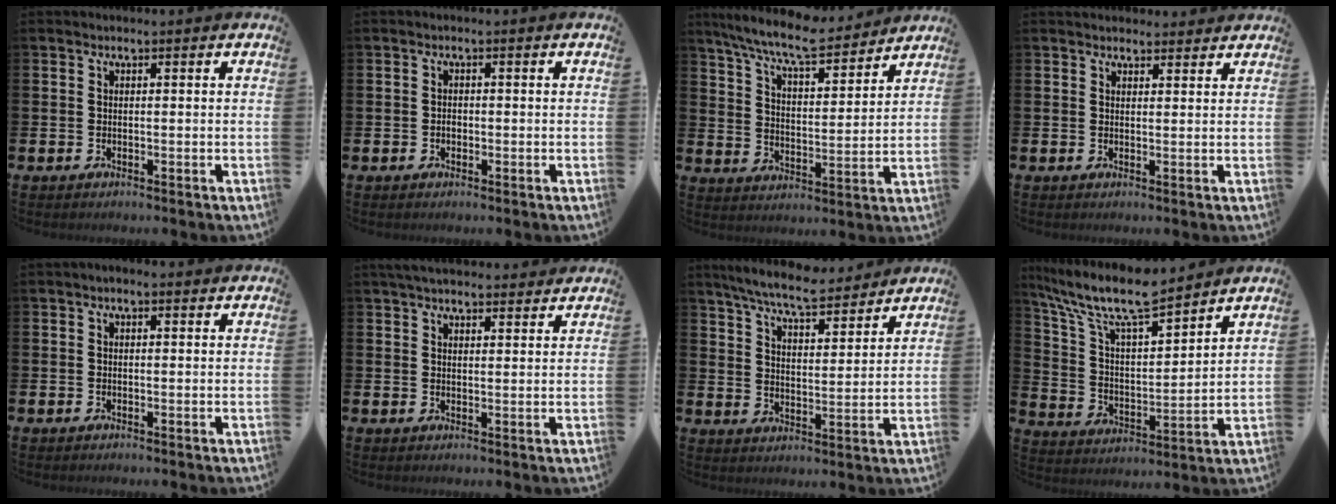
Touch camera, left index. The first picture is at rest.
{"total": 1.1, "force": [-0.4, 0.7, 0.7], "torque": [-0.012, 0.003, -0.009]}
{"total": 9.1, "force": [8.3, 1.3, 3.5], "torque": [-0.096, -0.047, 0.145]}
{"total": 2.2, "force": [2.1, 0.7, 0.0], "torque": [0.014, -0.012, 0.035]}
{"total": 0.7, "force": [0.1, 0.4, 0.6], "torque": [-0.009, 0.006, 0.000]}
{"total": 3.9, "force": [3.6, 0.9, 1.1], "torque": [-0.027, -0.011, 0.068]}
{"total": 7.9, "force": [7.2, 1.1, 3.0], "torque": [-0.079, -0.036, 0.128]}
{"total": 11.1, "force": [9.7, 2.1, 5.0], "torque": [-0.139, -0.053, 0.168]}